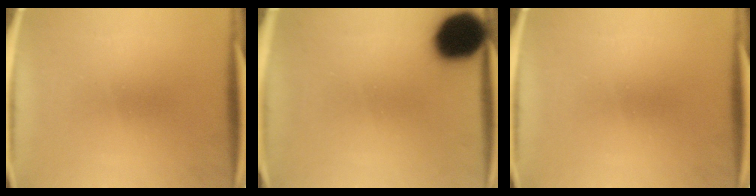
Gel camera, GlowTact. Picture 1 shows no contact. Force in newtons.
{"total": 16.3}
{"total": 0.0}